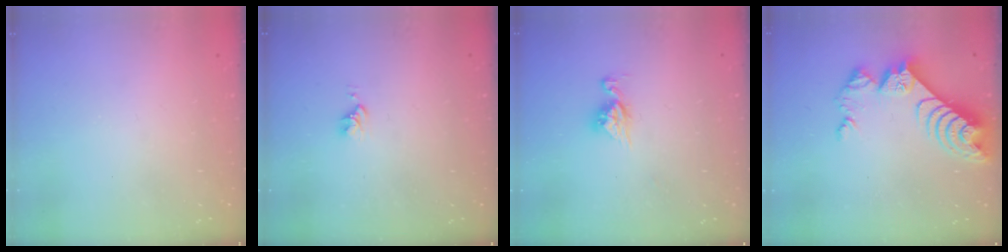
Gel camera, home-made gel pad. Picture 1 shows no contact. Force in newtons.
{"total": 2.8, "press": 2.8, "slide": 0.4}
{"total": 6.9, "press": 6.8, "slide": 0.6}
{"total": 9.9, "press": 9.9, "slide": 0.8}